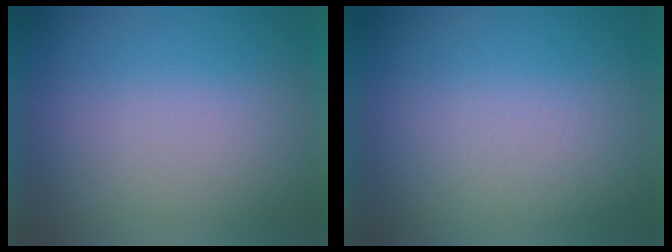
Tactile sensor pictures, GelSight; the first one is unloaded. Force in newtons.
{"total": 2.6}